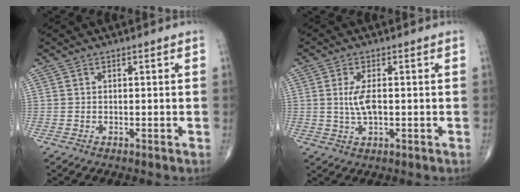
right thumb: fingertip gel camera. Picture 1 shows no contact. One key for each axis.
{"total": 4.4, "fx": 0.2, "fy": 1.8, "fz": 4.1, "tx": -0.087, "ty": -0.006, "tz": 0.005}